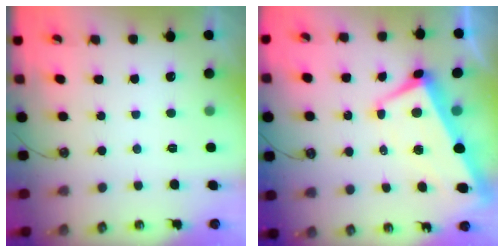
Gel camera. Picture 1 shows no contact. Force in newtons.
{"total": 1.7, "press": 1.0, "slide": 1.3}